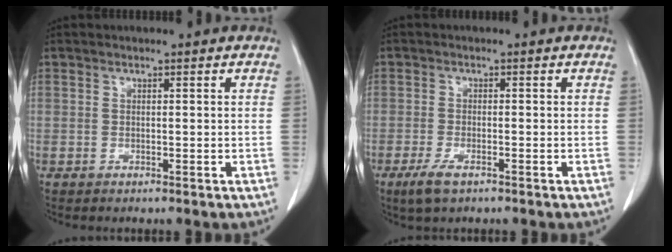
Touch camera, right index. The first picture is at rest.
{"total": 3.5, "force": [-2.2, 1.1, 2.5], "torque": [-0.058, -0.005, -0.040]}